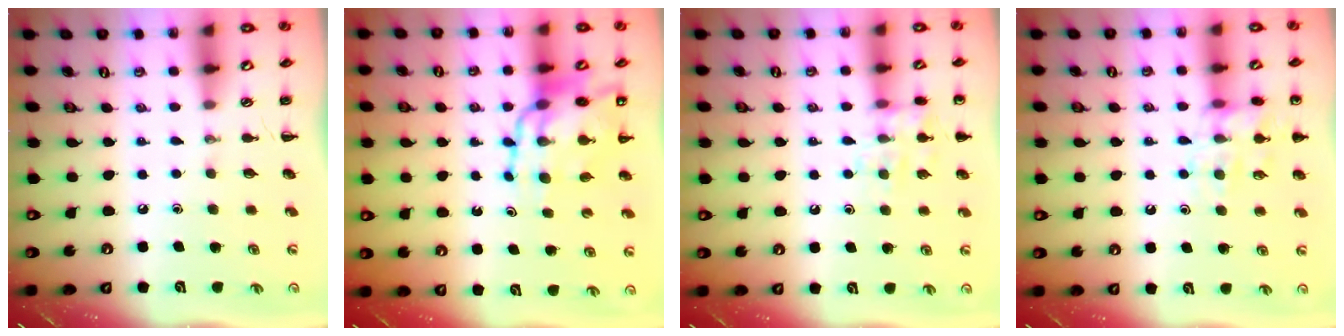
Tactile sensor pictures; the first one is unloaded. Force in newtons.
{"total": 12.4, "press": 11.9, "slide": 3.5}
{"total": 10.1, "press": 10.1, "slide": 0.6}
{"total": 14.3, "press": 14.2, "slide": 1.8}